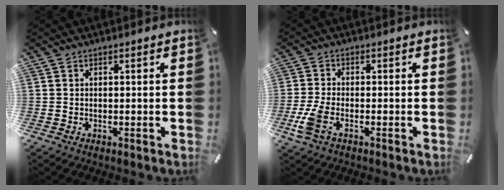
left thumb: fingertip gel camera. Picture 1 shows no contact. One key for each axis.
{"total": 5.4, "fx": -2.3, "fy": 2.4, "fz": 4.2, "tx": -0.107, "ty": -0.006, "tz": -0.048}